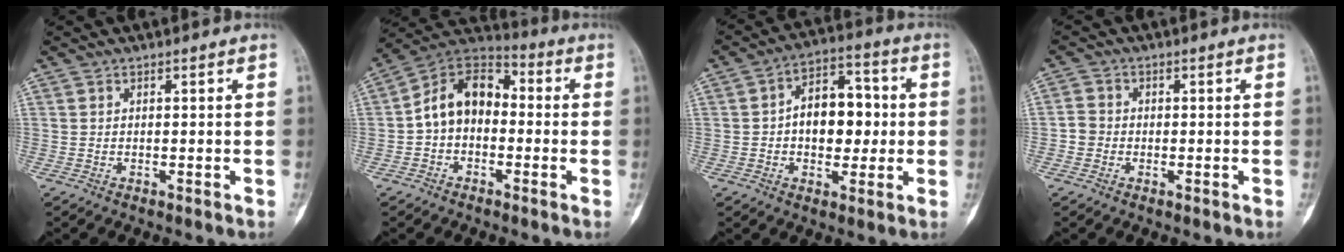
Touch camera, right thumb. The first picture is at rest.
{"total": 11.6, "force": [-0.8, 8.4, 7.9], "torque": [-0.112, 0.043, -0.033]}
{"total": 12.0, "force": [0.1, 7.9, 9.1], "torque": [-0.093, 0.026, -0.004]}
{"total": 2.6, "force": [-0.7, 2.4, 0.8], "torque": [-0.006, 0.008, -0.021]}